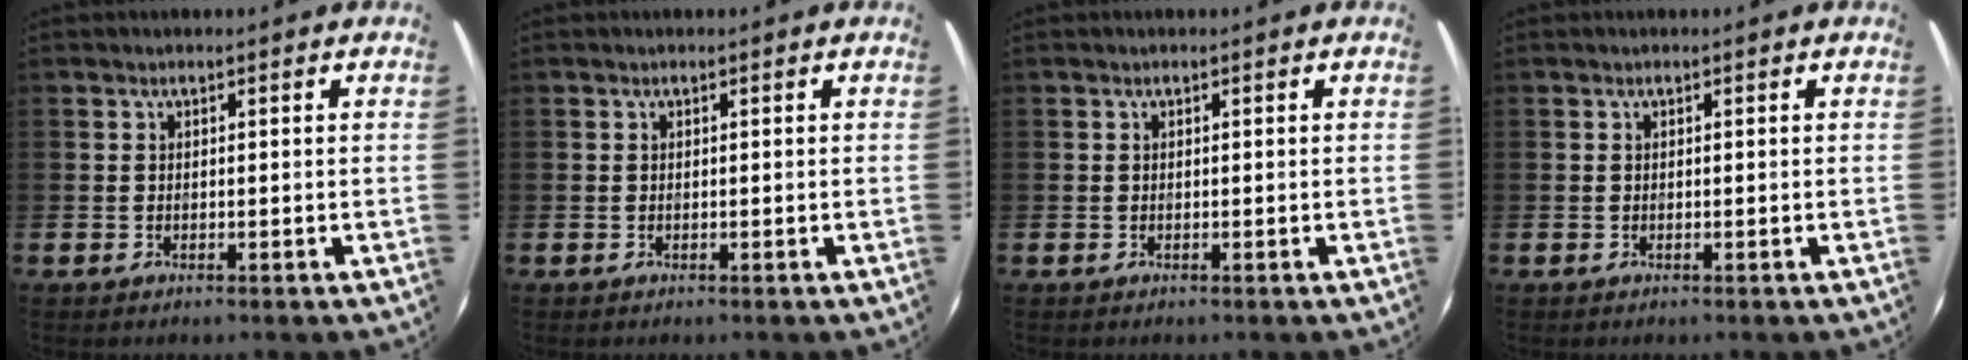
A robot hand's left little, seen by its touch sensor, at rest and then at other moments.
{"total": 0.0}
{"total": 0.0}
{"total": 0.0}